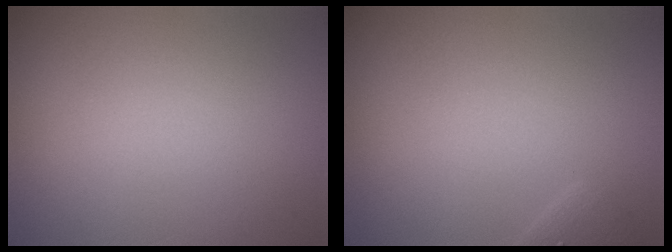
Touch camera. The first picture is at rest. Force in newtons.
{"total": 0.9, "press": 0.9, "slide": 0.0}